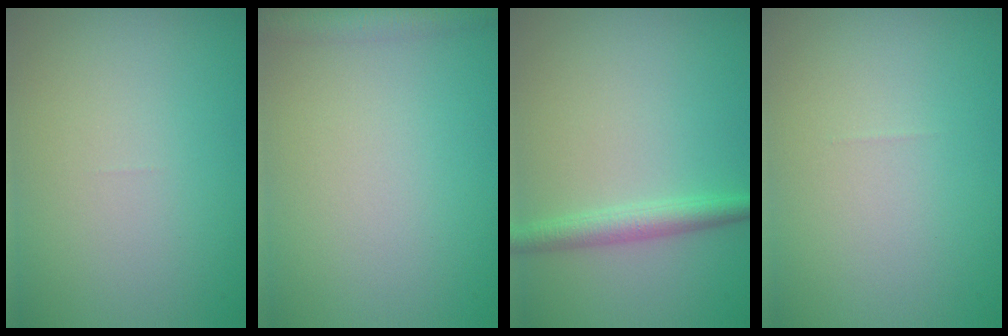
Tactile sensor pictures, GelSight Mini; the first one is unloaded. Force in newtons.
{"total": 1.8, "press": 1.8, "slide": 0.1}
{"total": 2.4, "press": 2.4, "slide": 0.0}
{"total": 0.0}